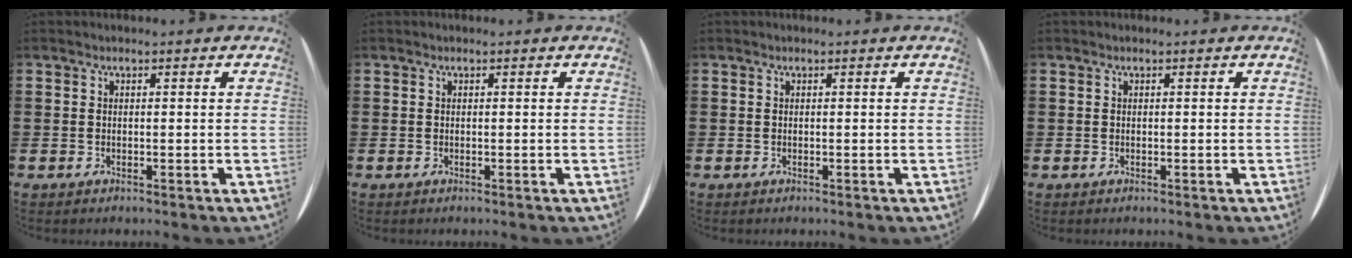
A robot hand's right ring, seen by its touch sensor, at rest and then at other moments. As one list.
[{"total": 0.0}, {"total": 0.0}, {"total": 0.0}]